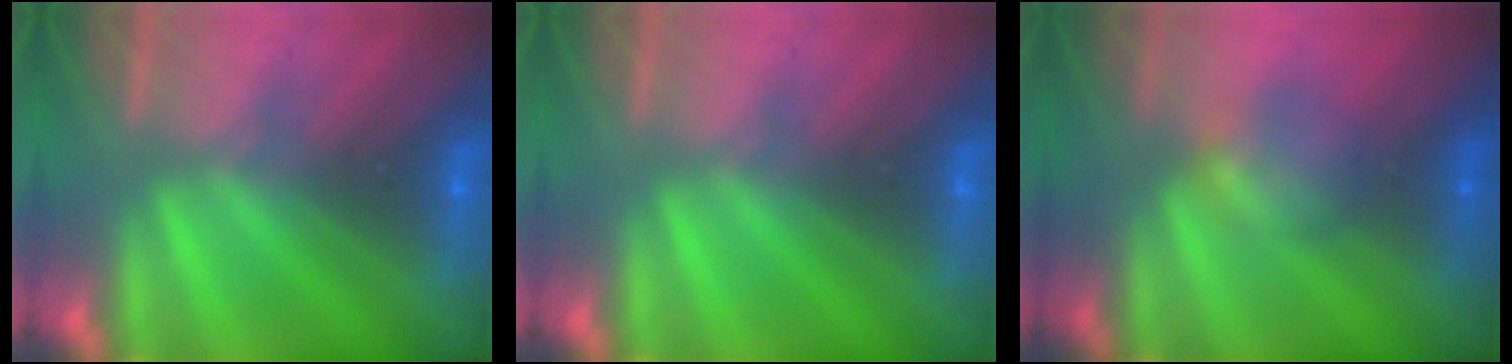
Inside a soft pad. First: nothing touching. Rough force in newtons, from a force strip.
{"total": 0.0}
{"total": 2.3}